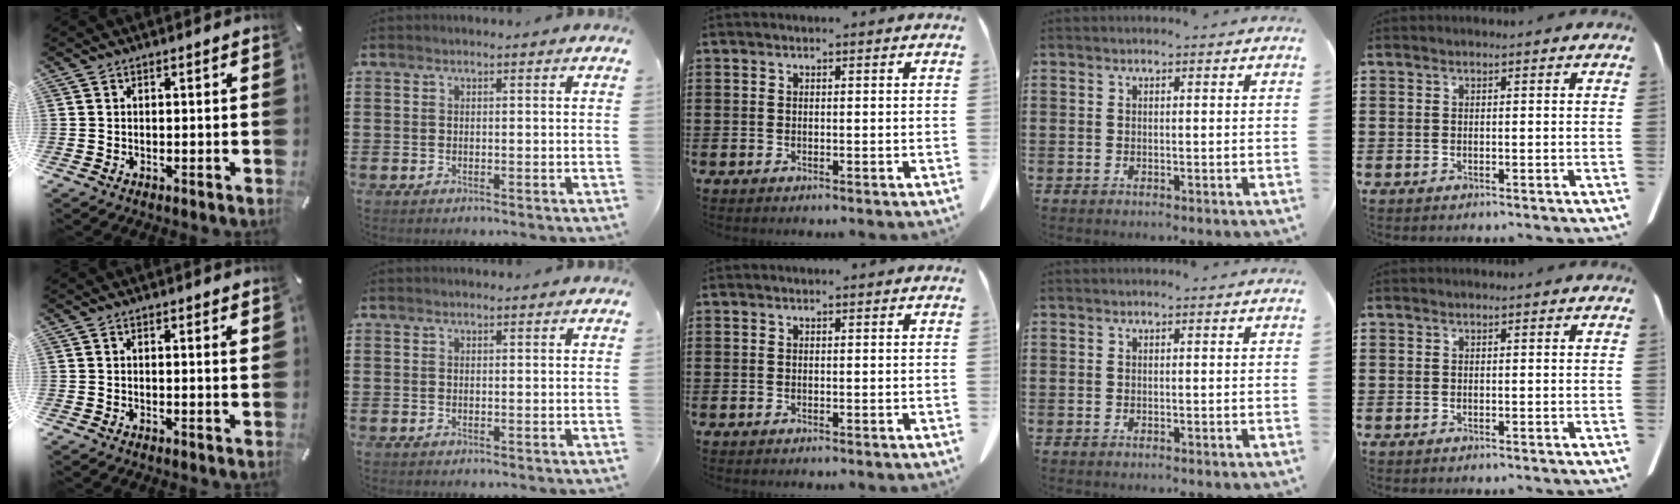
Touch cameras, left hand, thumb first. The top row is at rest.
{"thumb": {"total": 1.1, "force": [0.5, 0.1, 1.0], "torque": [-0.012, -0.004, 0.007]}}